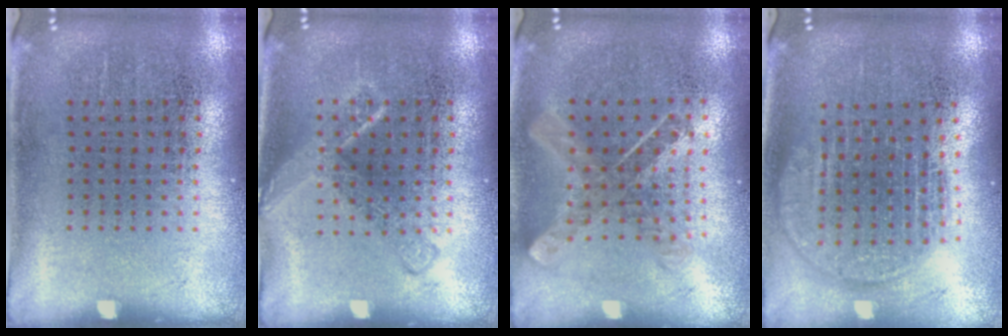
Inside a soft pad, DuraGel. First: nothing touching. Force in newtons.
{"total": 2.4, "press": 2.4, "slide": 0.4}
{"total": 0.9, "press": 0.8, "slide": 0.2}
{"total": 1.8, "press": 1.5, "slide": 0.9}